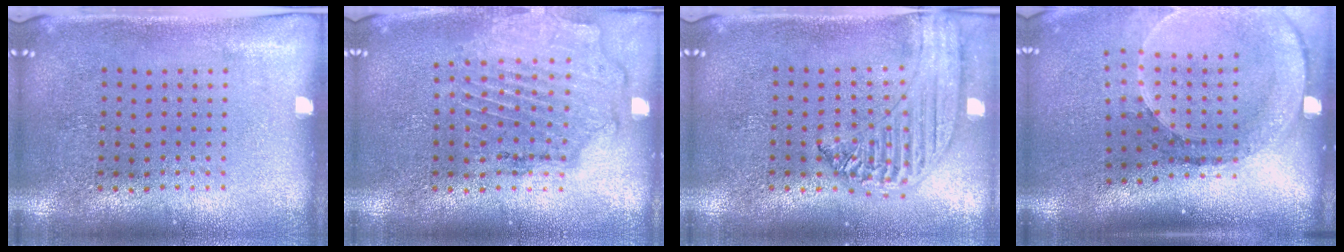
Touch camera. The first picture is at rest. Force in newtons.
{"total": 1.6, "press": 1.6, "slide": 0.4}
{"total": 1.4, "press": 1.3, "slide": 0.3}
{"total": 2.6, "press": 1.9, "slide": 1.8}